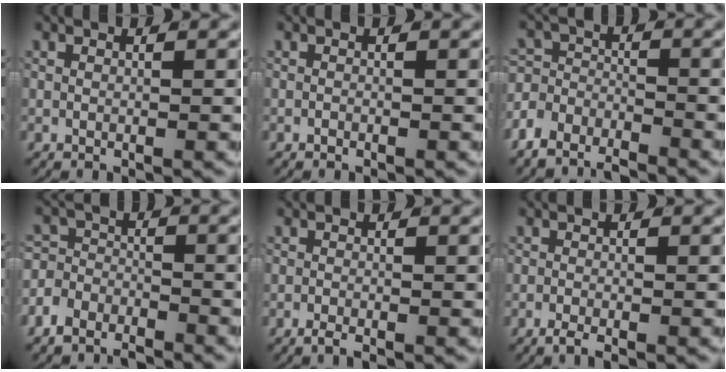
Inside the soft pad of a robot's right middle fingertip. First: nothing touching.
{"total": 0.0}
{"total": 4.9, "force": [-3.3, 3.4, 1.4], "torque": [-0.022, -0.014, -0.066]}
{"total": 4.4, "force": [-3.1, 2.9, 0.9], "torque": [-0.010, -0.012, -0.060]}
{"total": 1.7, "force": [-1.5, 0.4, 0.7], "torque": [-0.012, -0.003, -0.026]}
{"total": 2.1, "force": [-1.8, 0.5, 0.9], "torque": [-0.015, -0.003, -0.032]}